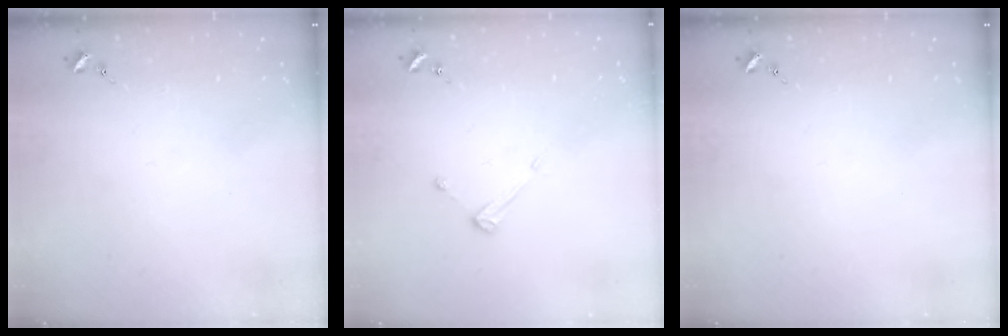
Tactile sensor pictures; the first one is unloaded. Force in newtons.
{"total": 3.9, "press": 3.9, "slide": 0.4}
{"total": 0.0}